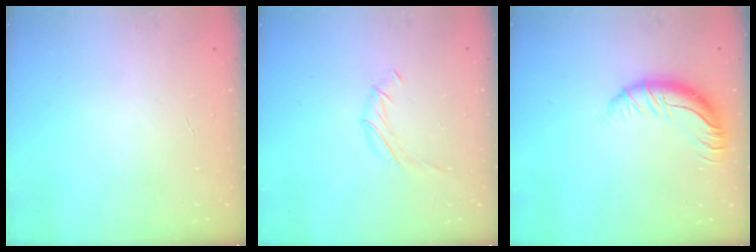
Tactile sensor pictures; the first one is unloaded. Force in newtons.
{"total": 6.1, "press": 6.1, "slide": 0.7}
{"total": 12.2, "press": 12.1, "slide": 1.2}